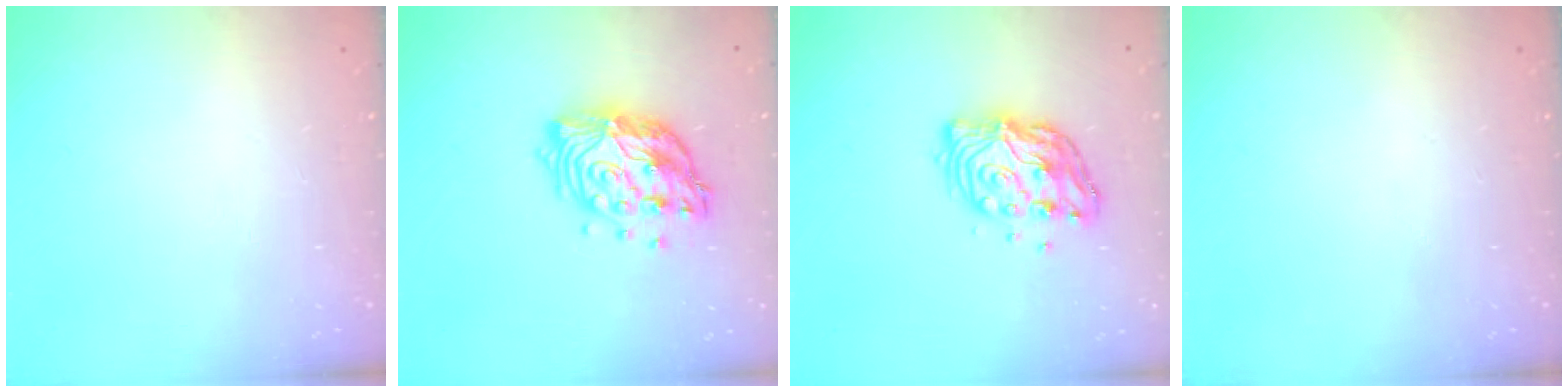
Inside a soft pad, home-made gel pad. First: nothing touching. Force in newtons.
{"total": 16.8, "press": 16.7, "slide": 1.5}
{"total": 13.8, "press": 13.7, "slide": 1.6}
{"total": 0.0}